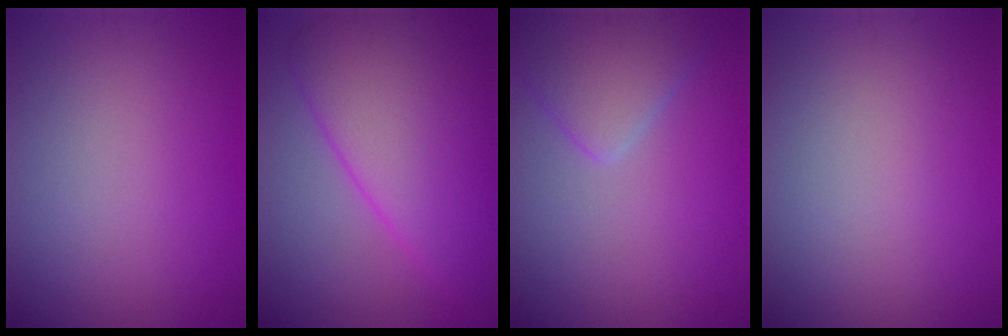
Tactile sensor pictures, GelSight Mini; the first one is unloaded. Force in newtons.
{"total": 10.1, "press": 10.1, "slide": 0.5}
{"total": 3.7, "press": 3.7, "slide": 0.3}
{"total": 0.0}